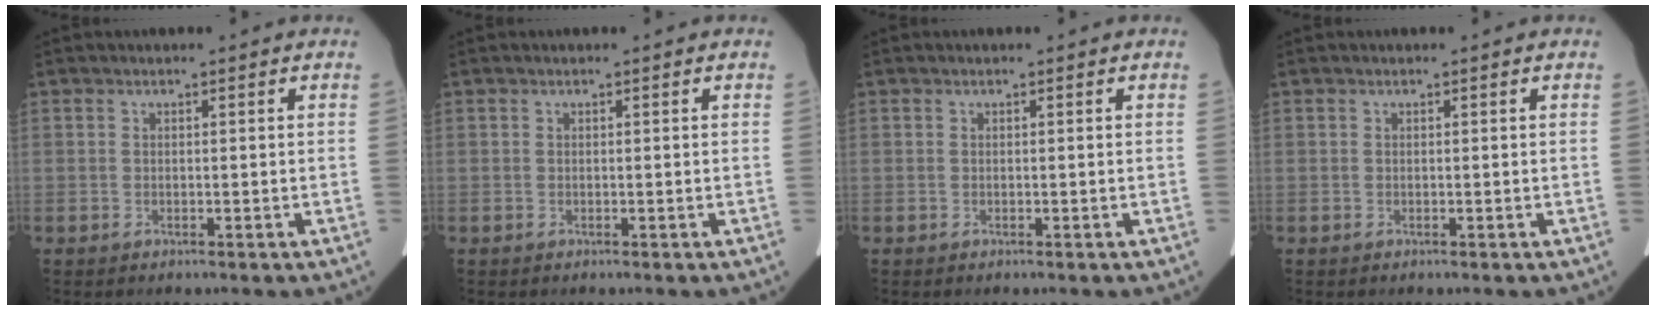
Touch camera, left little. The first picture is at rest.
{"total": 0.0}
{"total": 0.0}
{"total": 0.0}